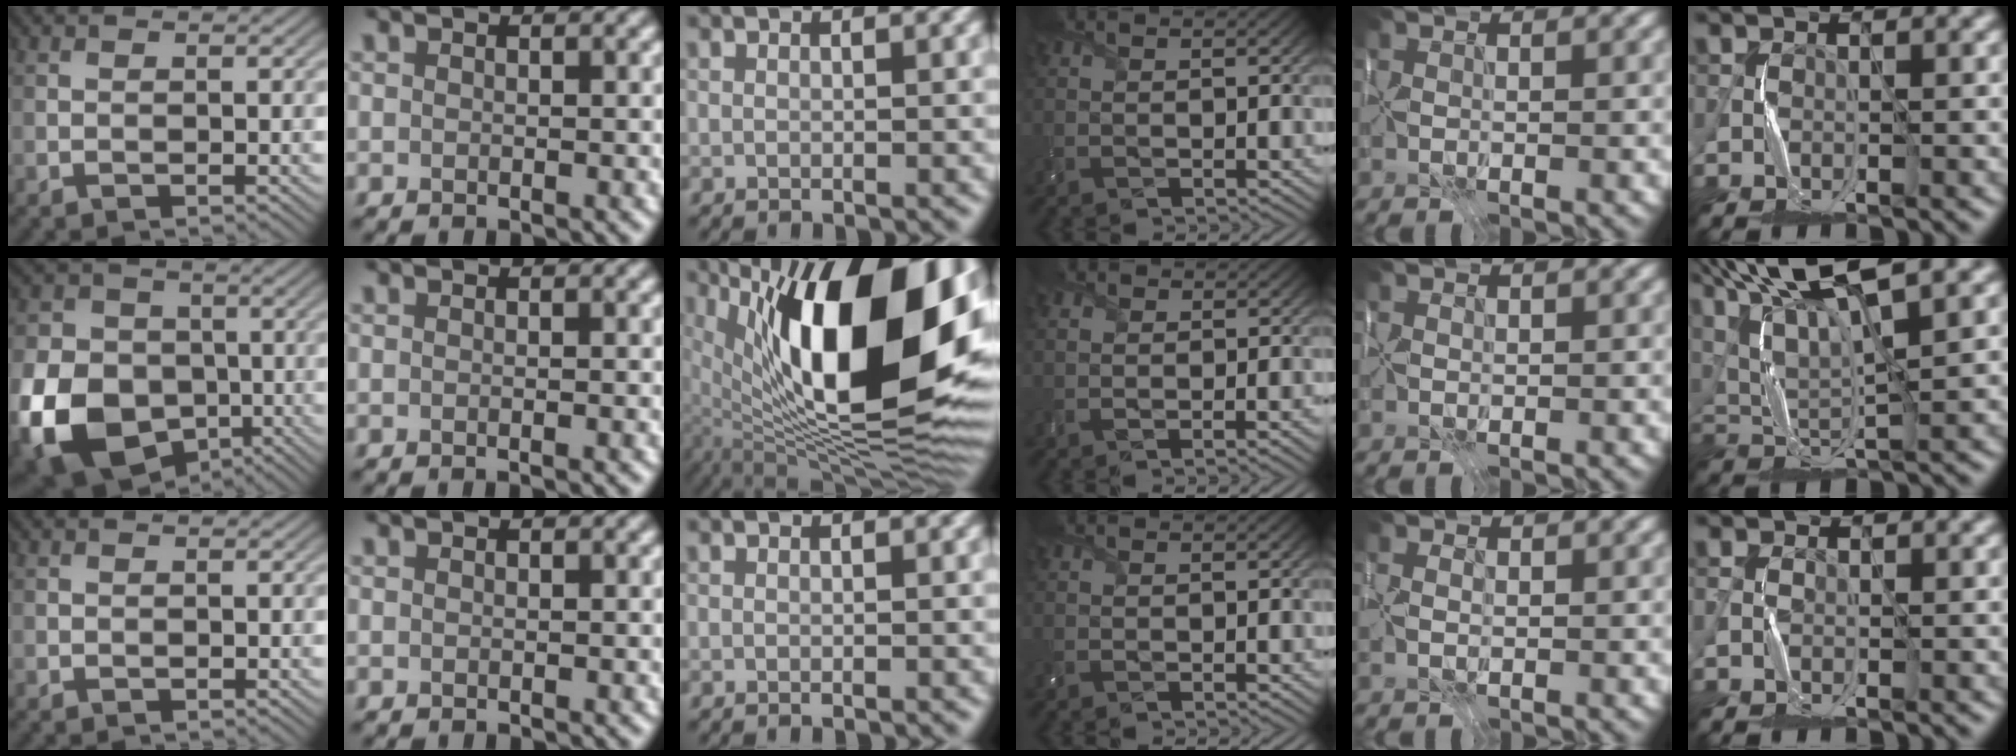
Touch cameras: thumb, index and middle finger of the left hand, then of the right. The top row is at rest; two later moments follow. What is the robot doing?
{"motion": "wrap", "object": "scarf"}